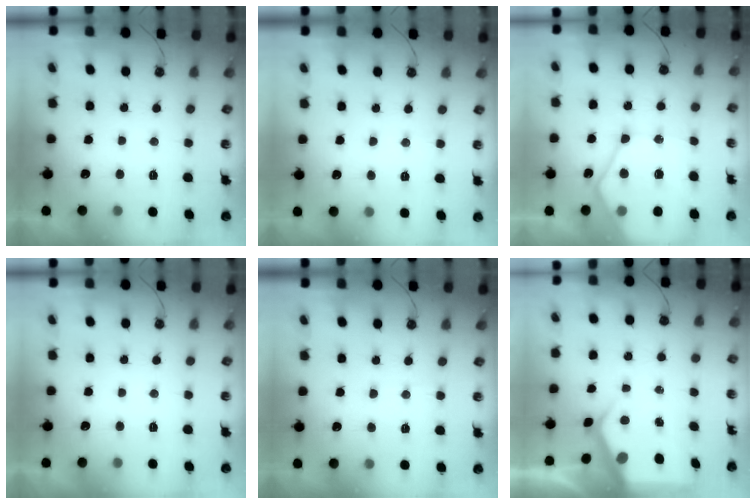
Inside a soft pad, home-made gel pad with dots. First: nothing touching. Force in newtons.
{"total": 3.9, "press": 3.8, "slide": 0.6}
{"total": 16.5, "press": 16.5, "slide": 1.8}
{"total": 0.0}
{"total": 2.9, "press": 2.9, "slide": 0.5}
{"total": 5.9, "press": 5.9, "slide": 0.7}